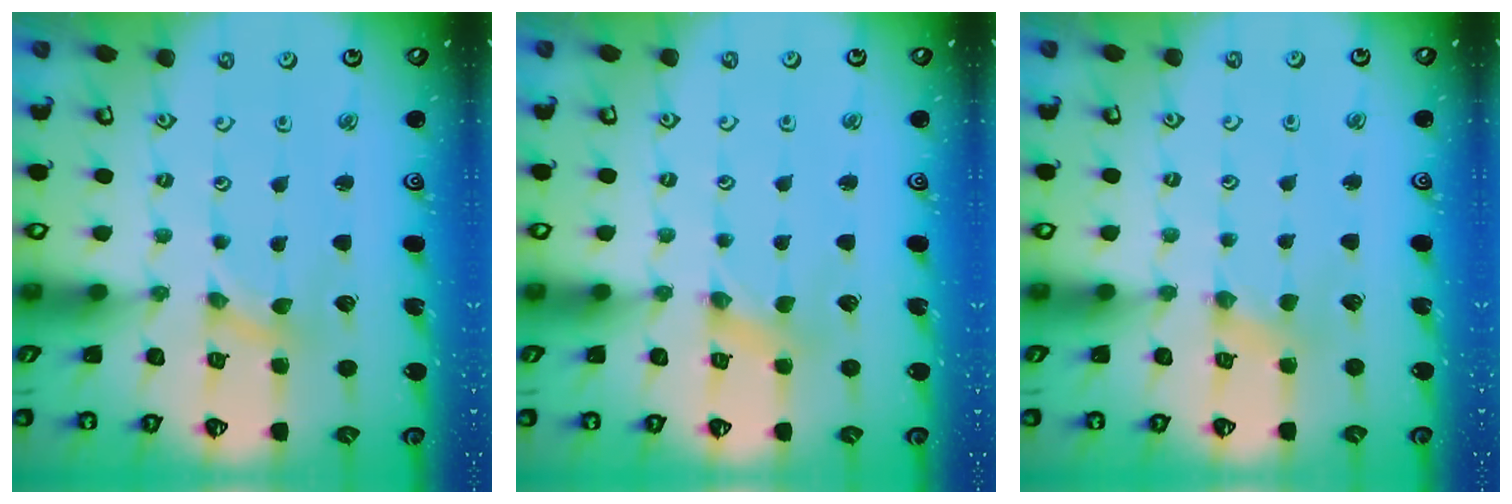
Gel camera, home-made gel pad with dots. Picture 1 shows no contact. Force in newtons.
{"total": 0.0}
{"total": 1.8, "press": 1.8, "slide": 0.4}